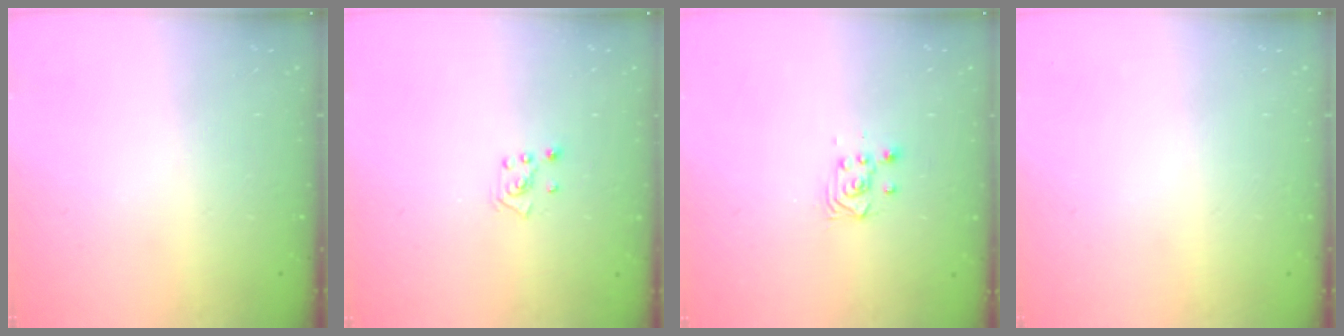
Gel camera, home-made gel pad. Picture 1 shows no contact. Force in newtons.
{"total": 2.8, "press": 2.8, "slide": 0.2}
{"total": 4.1, "press": 4.0, "slide": 1.0}
{"total": 0.0}